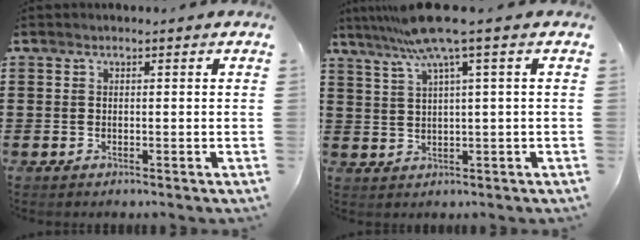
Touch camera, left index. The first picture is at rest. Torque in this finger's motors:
{"motor_torque": [1.04, -1.10, 0.81, 0.21]}